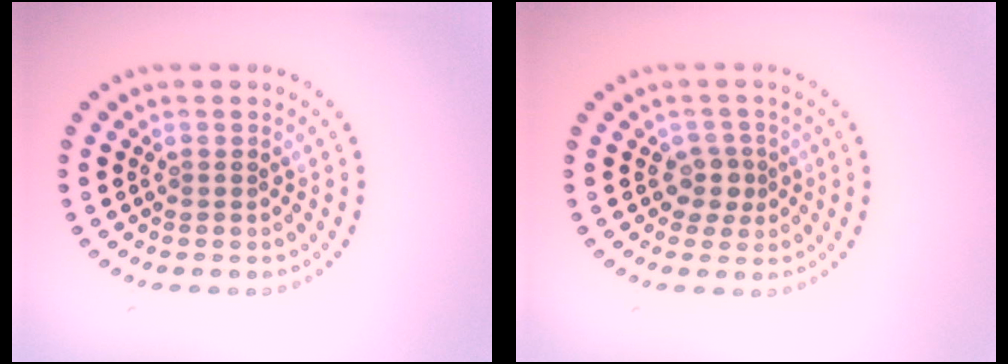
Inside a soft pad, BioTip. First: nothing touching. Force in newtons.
{"total": 1.8, "press": 1.5, "slide": 1.1}